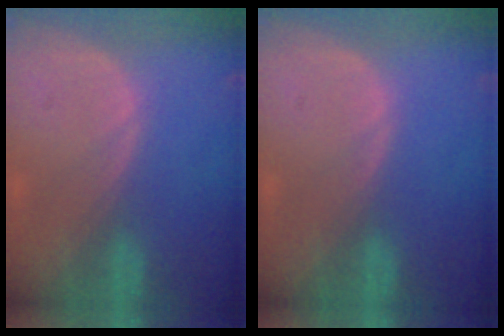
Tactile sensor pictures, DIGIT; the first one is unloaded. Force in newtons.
{"total": 0.0}